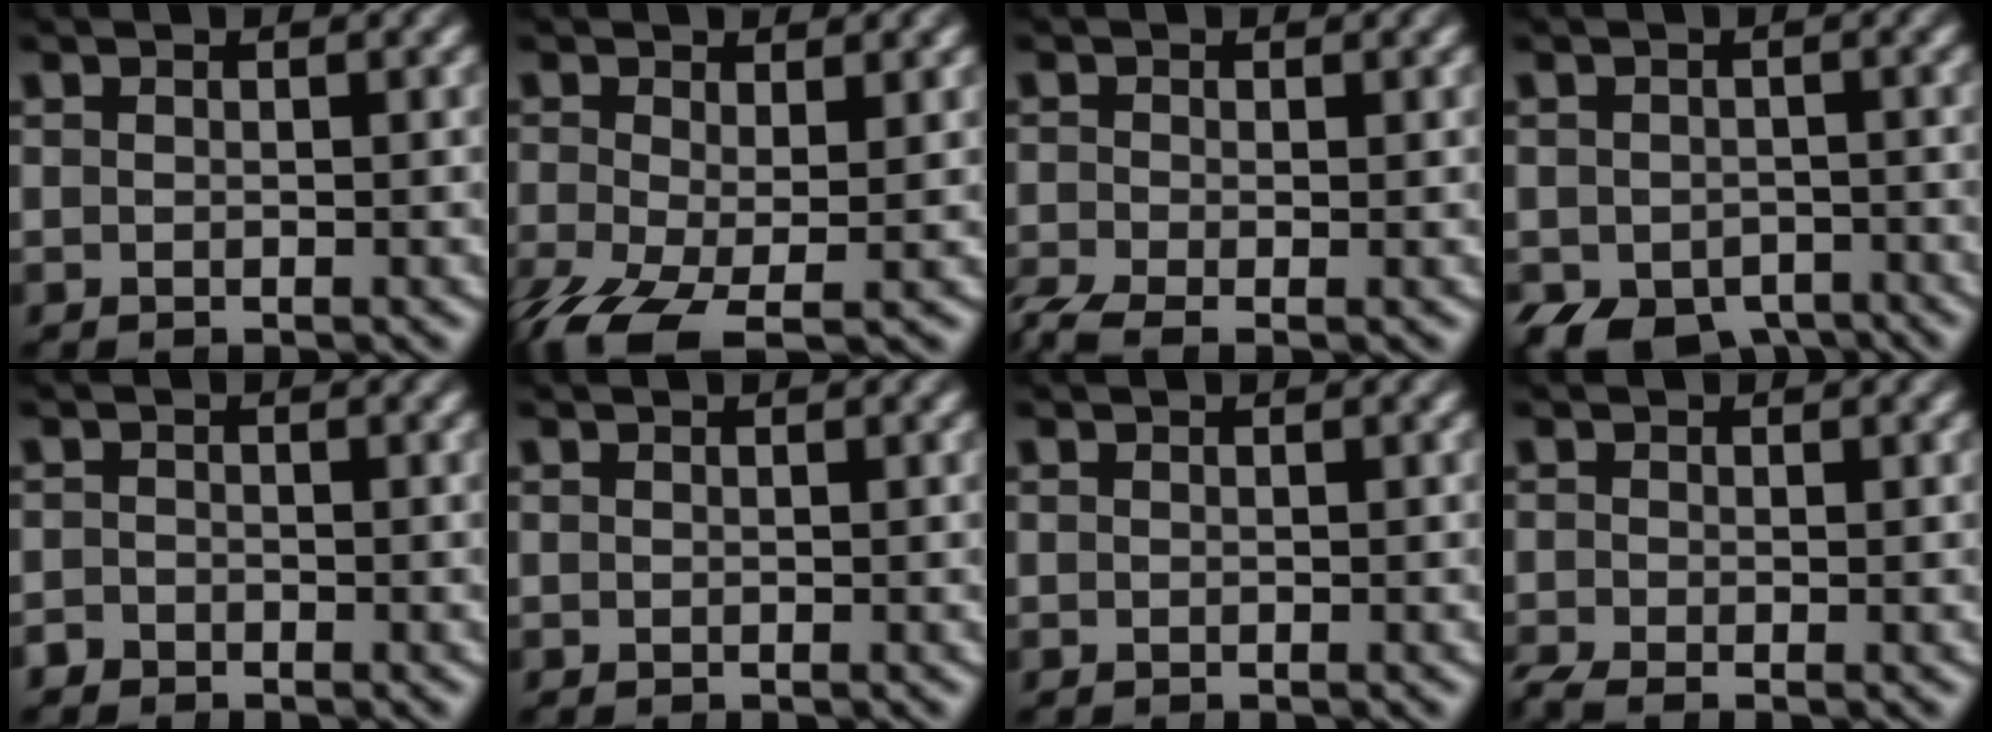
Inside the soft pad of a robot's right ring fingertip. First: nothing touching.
{"total": 5.1, "force": [-3.0, 2.2, 3.5], "torque": [-0.087, -0.039, -0.028]}
{"total": 3.1, "force": [-1.9, 1.8, 1.7], "torque": [-0.040, -0.016, -0.026]}
{"total": 6.4, "force": [-4.9, 3.5, 2.1], "torque": [-0.023, -0.022, -0.072]}
{"total": 1.2, "force": [-1.0, 0.6, -0.3], "torque": [0.006, -0.011, -0.016]}
{"total": 0.0}
{"total": 0.0}
{"total": 2.1, "force": [-1.4, 1.2, 0.9], "torque": [-0.021, -0.007, -0.022]}